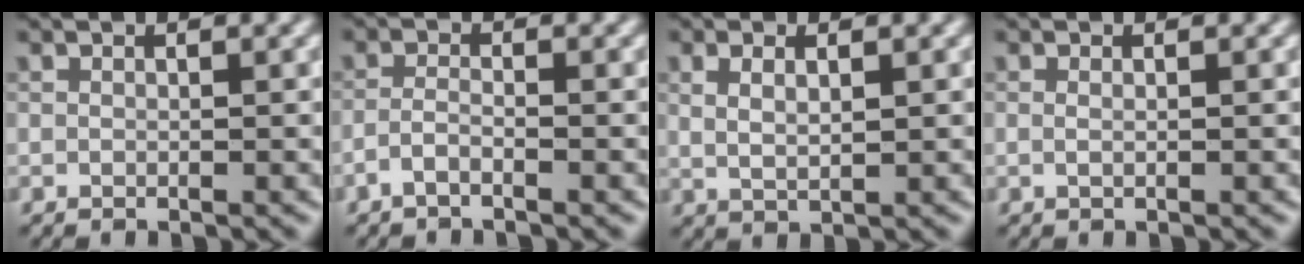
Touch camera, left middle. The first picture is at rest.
{"total": 1.4, "force": [-0.9, 0.3, 0.9], "torque": [-0.020, 0.004, -0.023]}
{"total": 2.0, "force": [0.9, 0.7, 1.6], "torque": [-0.034, -0.001, 0.020]}
{"total": 0.6, "force": [0.2, 0.2, 0.5], "torque": [-0.012, -0.001, -0.002]}